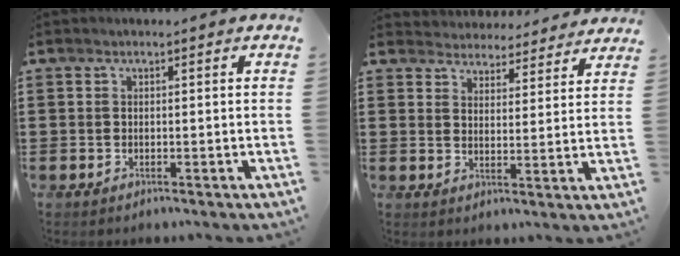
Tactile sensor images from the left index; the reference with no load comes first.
{"total": 4.2, "force": [4.2, 0.4, -0.3], "torque": [-0.015, -0.024, 0.074]}